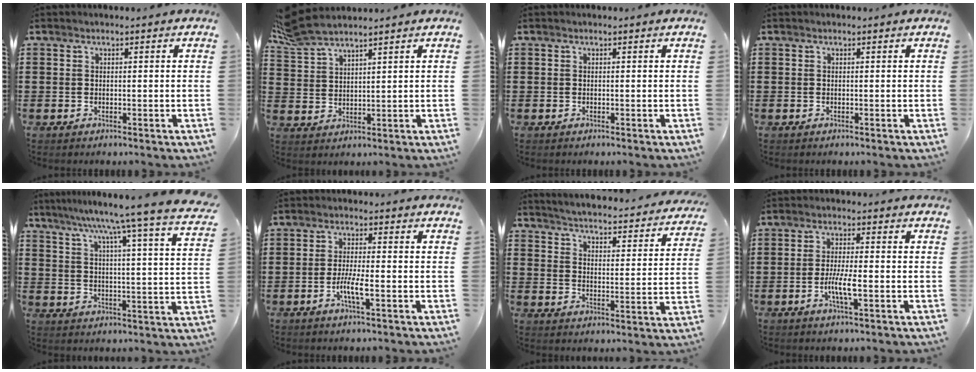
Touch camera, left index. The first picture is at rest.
{"total": 5.9, "force": [5.4, 0.9, 2.4], "torque": [-0.066, -0.013, 0.100]}
{"total": 0.0}
{"total": 0.0}
{"total": 8.9, "force": [7.6, -1.9, 4.1], "torque": [-0.102, -0.058, 0.119]}
{"total": 4.4, "force": [-1.5, 0.7, 4.1], "torque": [-0.082, -0.005, -0.031]}
{"total": 3.7, "force": [3.6, -0.5, 0.4], "torque": [-0.030, -0.038, 0.054]}
{"total": 4.8, "force": [-1.4, 0.8, 4.5], "torque": [-0.082, -0.002, -0.027]}